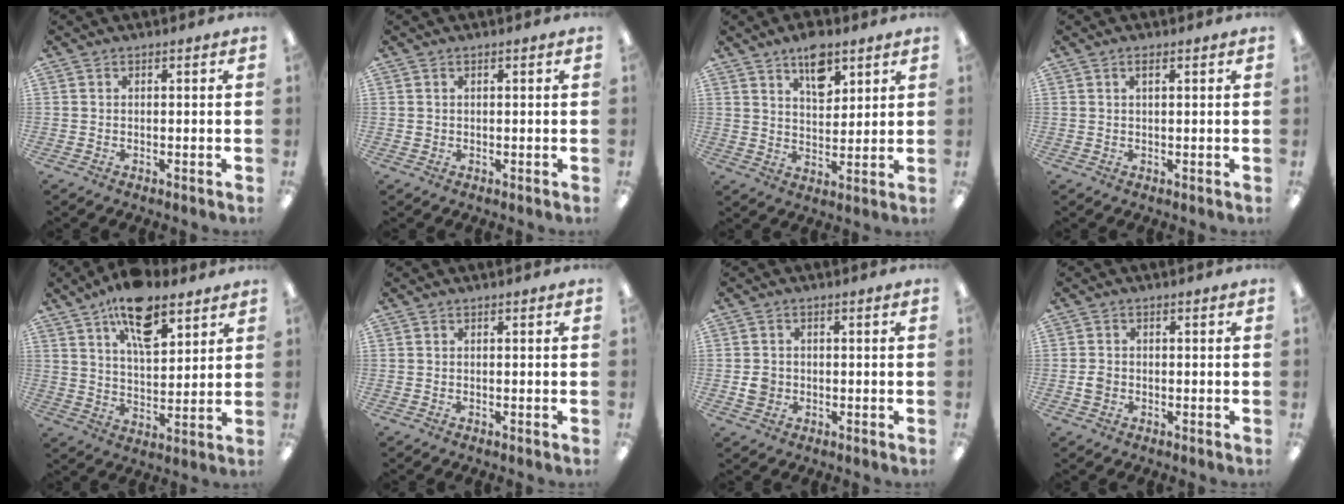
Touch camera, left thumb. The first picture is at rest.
{"total": 0.7, "force": [0.4, 0.5, 0.2], "torque": [-0.005, 0.004, 0.006]}
{"total": 9.1, "force": [6.0, 4.6, 5.0], "torque": [-0.067, -0.029, 0.102]}
{"total": 1.5, "force": [0.8, 0.5, 1.1], "torque": [-0.016, -0.001, 0.012]}
{"total": 14.3, "force": [9.3, 6.4, 8.8], "torque": [-0.143, -0.036, 0.160]}
{"total": 0.0}
{"total": 3.1, "force": [-0.4, 2.8, 1.2], "torque": [-0.013, 0.000, -0.009]}
{"total": 2.0, "force": [-0.4, 1.7, 0.9], "torque": [-0.017, 0.005, -0.010]}